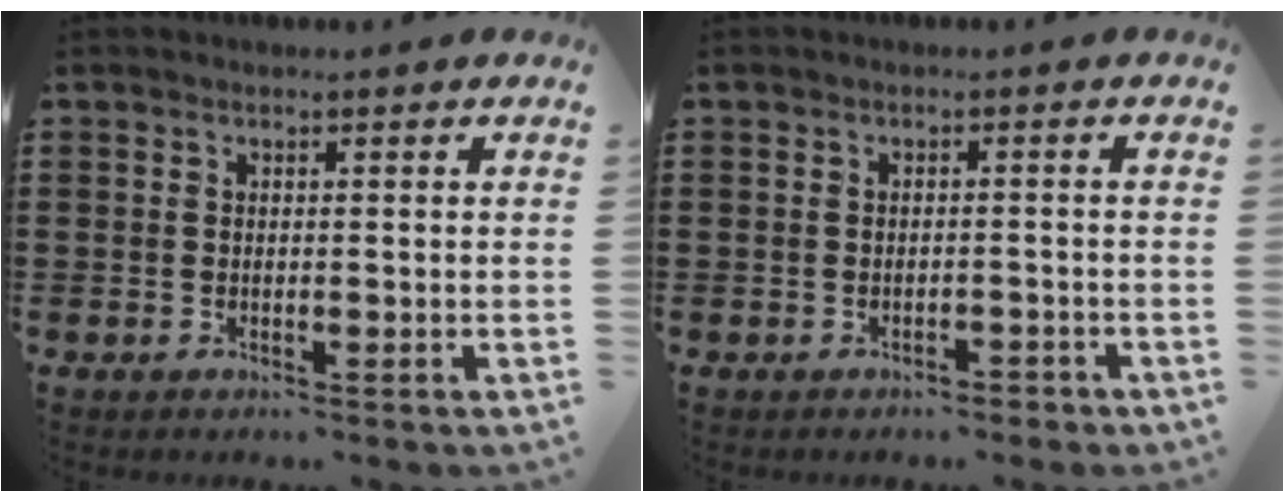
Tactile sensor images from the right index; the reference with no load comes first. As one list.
[{"total": 1.4, "force": [-1.3, 0.3, 0.3], "torque": [-0.012, 0.000, -0.028]}]